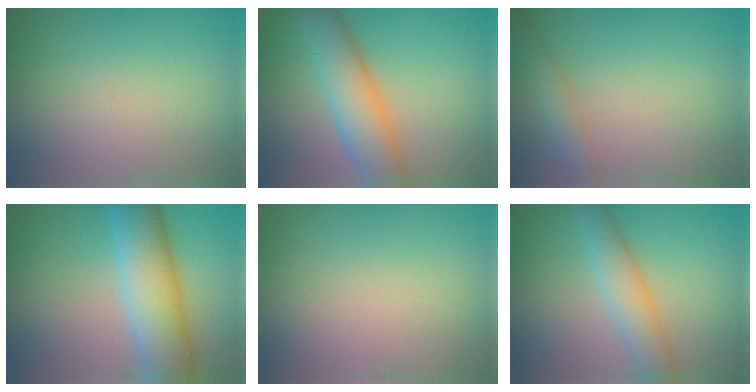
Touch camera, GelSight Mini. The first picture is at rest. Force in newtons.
{"total": 6.8, "press": 6.8, "slide": 0.3}
{"total": 2.0, "press": 2.0, "slide": 0.0}
{"total": 9.1, "press": 9.1, "slide": 0.3}
{"total": 0.0}
{"total": 3.9, "press": 3.9, "slide": 0.0}